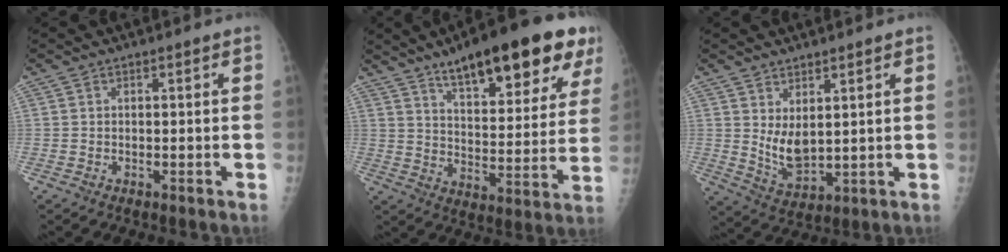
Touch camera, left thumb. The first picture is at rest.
{"total": 23.1, "force": [14.3, 7.0, 16.8], "torque": [-0.204, -0.043, 0.209]}
{"total": 6.6, "force": [2.3, 3.1, 5.4], "torque": [-0.086, -0.031, 0.056]}